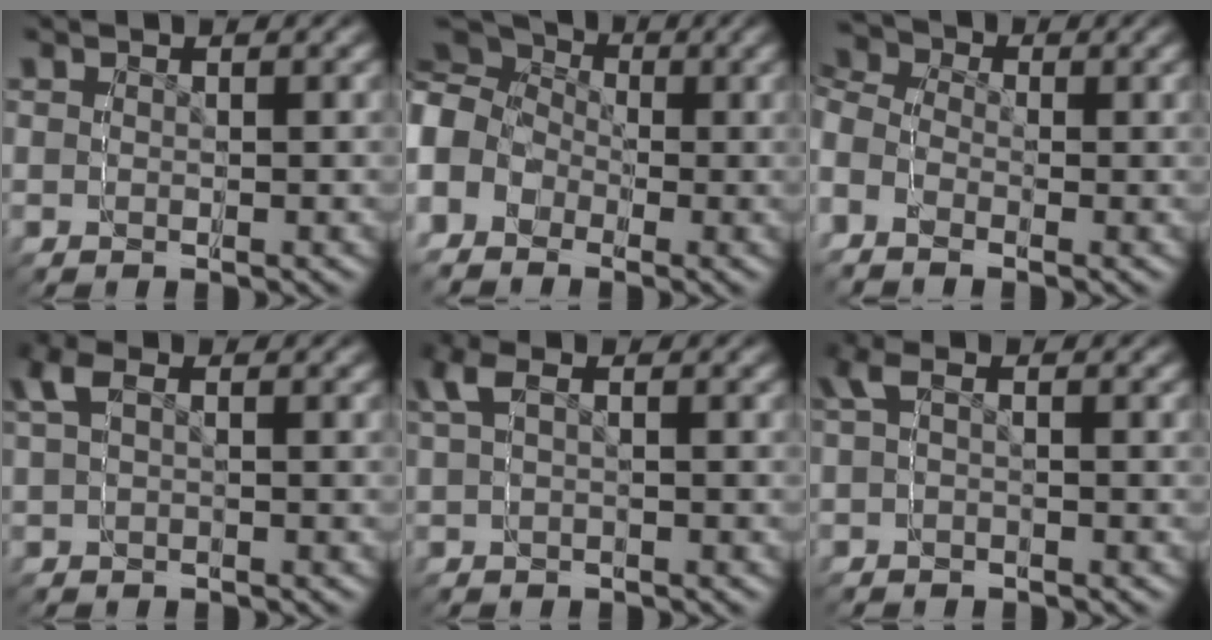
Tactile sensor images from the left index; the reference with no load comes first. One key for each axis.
{"total": 9.8, "fx": -0.4, "fy": 8.1, "fz": 5.5, "tx": -0.088, "ty": 0.003, "tz": -0.019}
{"total": 6.0, "fx": 1.1, "fy": 3.5, "fz": 4.7, "tx": -0.059, "ty": 0.019, "tz": 0.009}
{"total": 1.5, "fx": -0.2, "fy": 0.5, "fz": 1.4, "tx": -0.041, "ty": 0.001, "tz": 0.007}
{"total": 1.7, "fx": -0.3, "fy": 0.2, "fz": 1.7, "tx": -0.044, "ty": 0.004, "tz": 0.005}
{"total": 1.7, "fx": -1.3, "fy": -0.7, "fz": 1.0, "tx": -0.033, "ty": 0.002, "tz": -0.011}